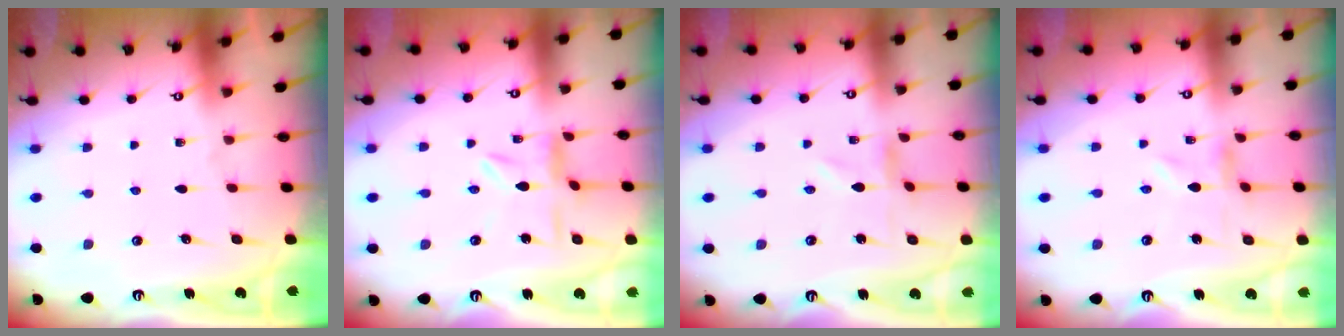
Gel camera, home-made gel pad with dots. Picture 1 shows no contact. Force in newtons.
{"total": 2.4, "press": 2.4, "slide": 0.3}
{"total": 0.8, "press": 0.8, "slide": 0.2}
{"total": 0.0}